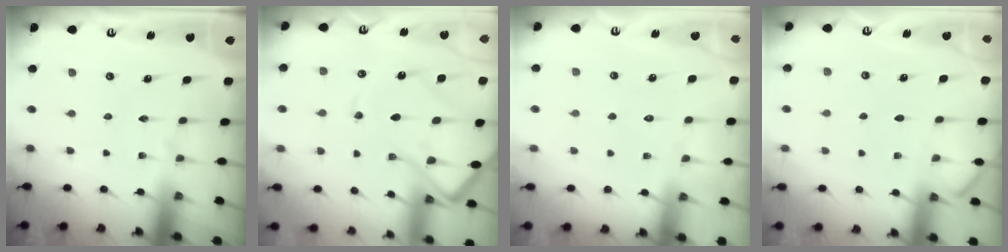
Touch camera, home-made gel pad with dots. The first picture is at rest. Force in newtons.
{"total": 13.8, "press": 13.8, "slide": 1.6}
{"total": 6.6, "press": 6.5, "slide": 0.8}
{"total": 3.4, "press": 3.4, "slide": 0.5}